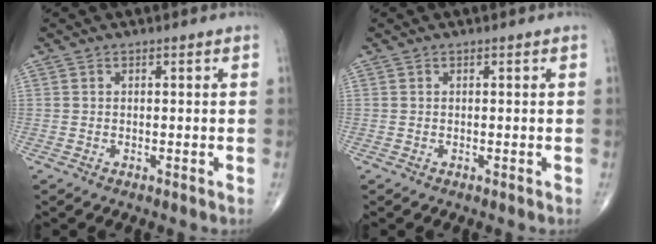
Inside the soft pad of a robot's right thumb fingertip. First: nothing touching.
{"total": 0.0}